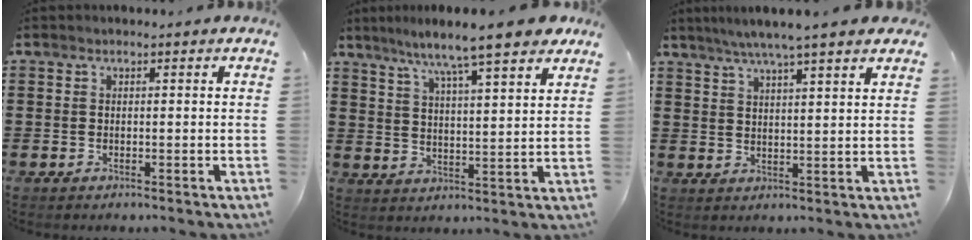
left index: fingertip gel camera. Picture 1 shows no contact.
{"total": 8.2, "force": [7.0, 0.1, 4.3], "torque": [-0.103, -0.036, 0.114]}
{"total": 5.6, "force": [4.5, -0.2, 3.4], "torque": [-0.077, -0.013, 0.078]}